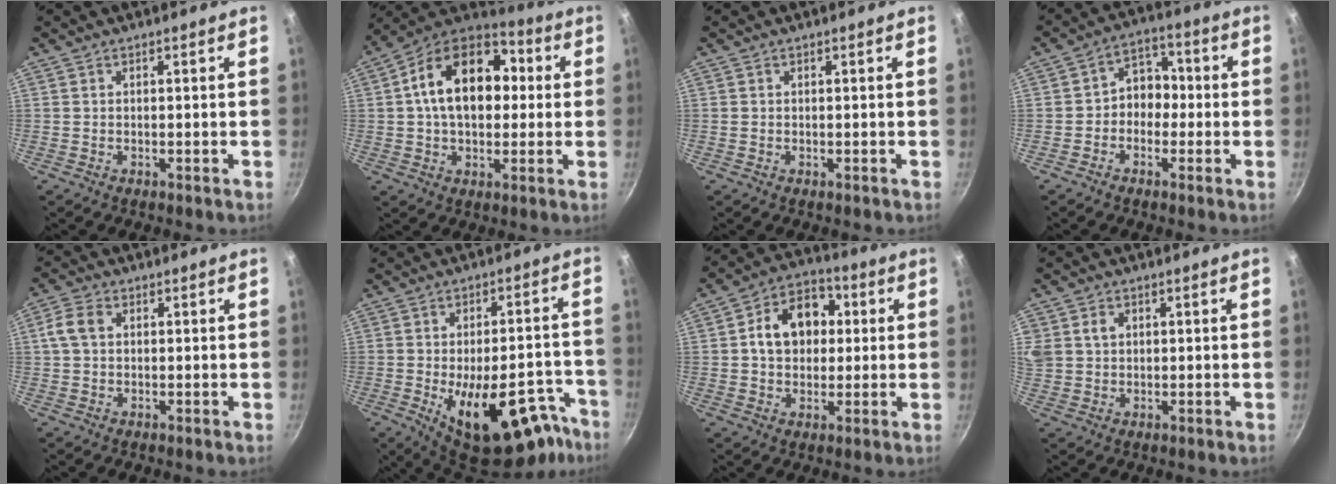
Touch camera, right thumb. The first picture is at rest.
{"total": 19.1, "force": [2.6, 12.4, 14.4], "torque": [-0.206, 0.028, 0.034]}
{"total": 0.0}
{"total": 7.1, "force": [-1.0, 5.6, 4.2], "torque": [-0.027, 0.032, -0.033]}
{"total": 4.7, "force": [1.0, 3.4, 3.1], "torque": [-0.068, 0.012, 0.018]}
{"total": 21.8, "force": [-11.2, 9.4, 16.1], "torque": [-0.181, 0.056, -0.144]}
{"total": 12.5, "force": [1.8, 9.2, 8.2], "torque": [-0.098, 0.016, 0.021]}
{"total": 6.2, "force": [1.8, 5.2, 2.9], "torque": [-0.060, 0.005, 0.042]}